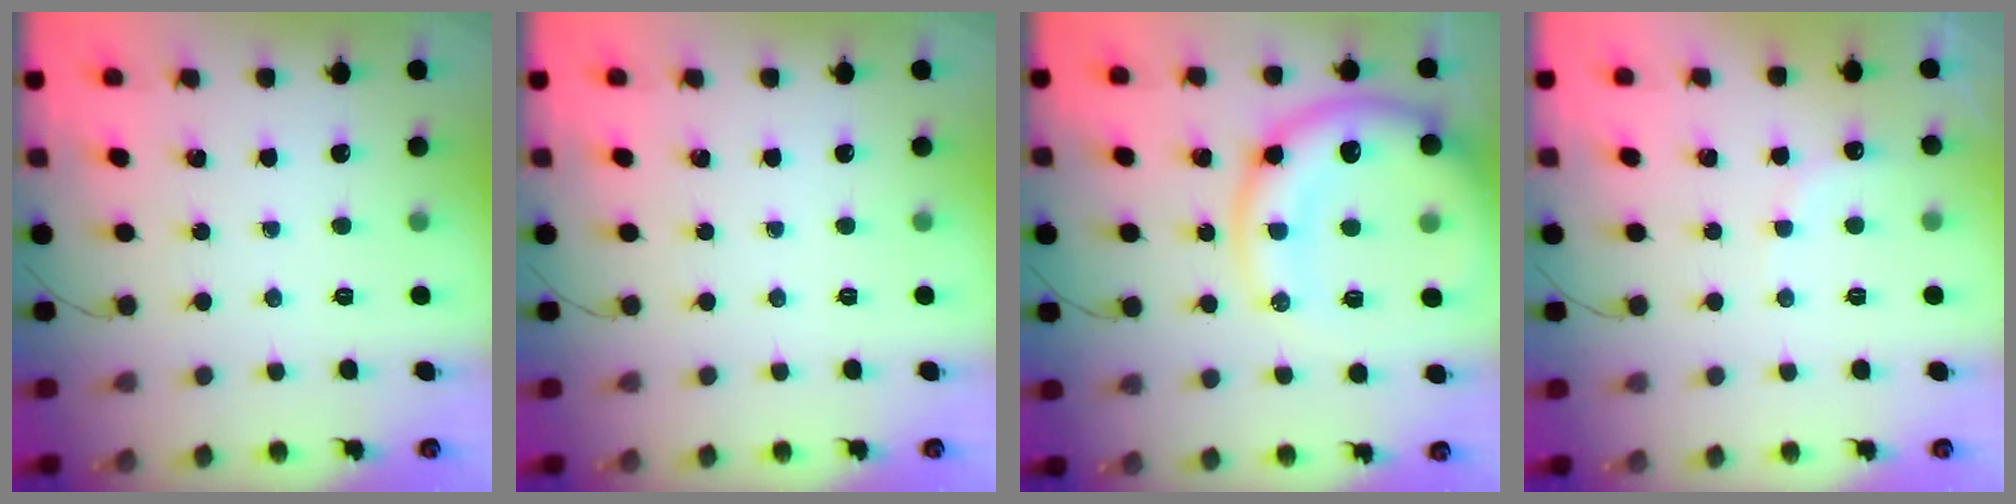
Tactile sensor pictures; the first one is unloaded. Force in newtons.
{"total": 0.0}
{"total": 18.0, "press": 17.7, "slide": 3.5}
{"total": 7.2, "press": 7.2, "slide": 1.1}